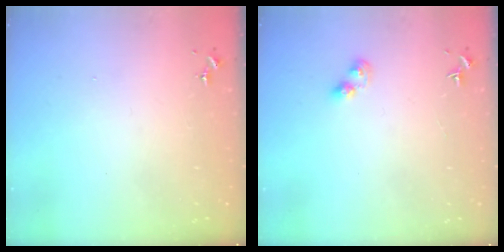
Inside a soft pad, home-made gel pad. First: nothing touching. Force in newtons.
{"total": 4.4, "press": 4.3, "slide": 0.4}